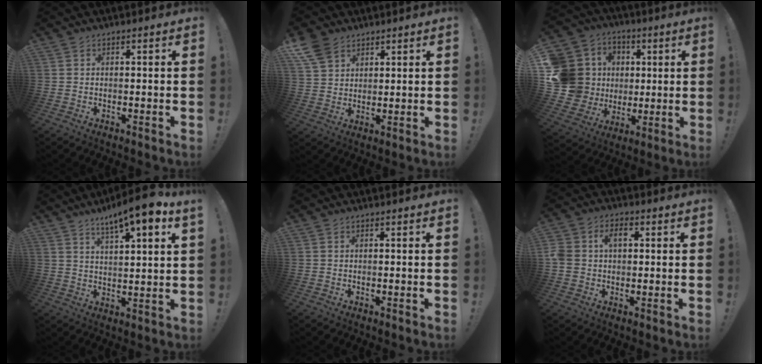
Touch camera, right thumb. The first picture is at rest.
{"total": 8.1, "force": [5.3, 5.2, 3.1], "torque": [-0.062, -0.022, 0.108]}
{"total": 18.2, "force": [2.0, 16.4, 7.7], "torque": [-0.167, 0.000, 0.076]}
{"total": 9.9, "force": [6.8, 1.0, 7.1], "torque": [-0.112, -0.040, 0.111]}
{"total": 0.0}
{"total": 6.4, "force": [1.2, 5.0, 3.8], "torque": [-0.094, 0.012, 0.020]}